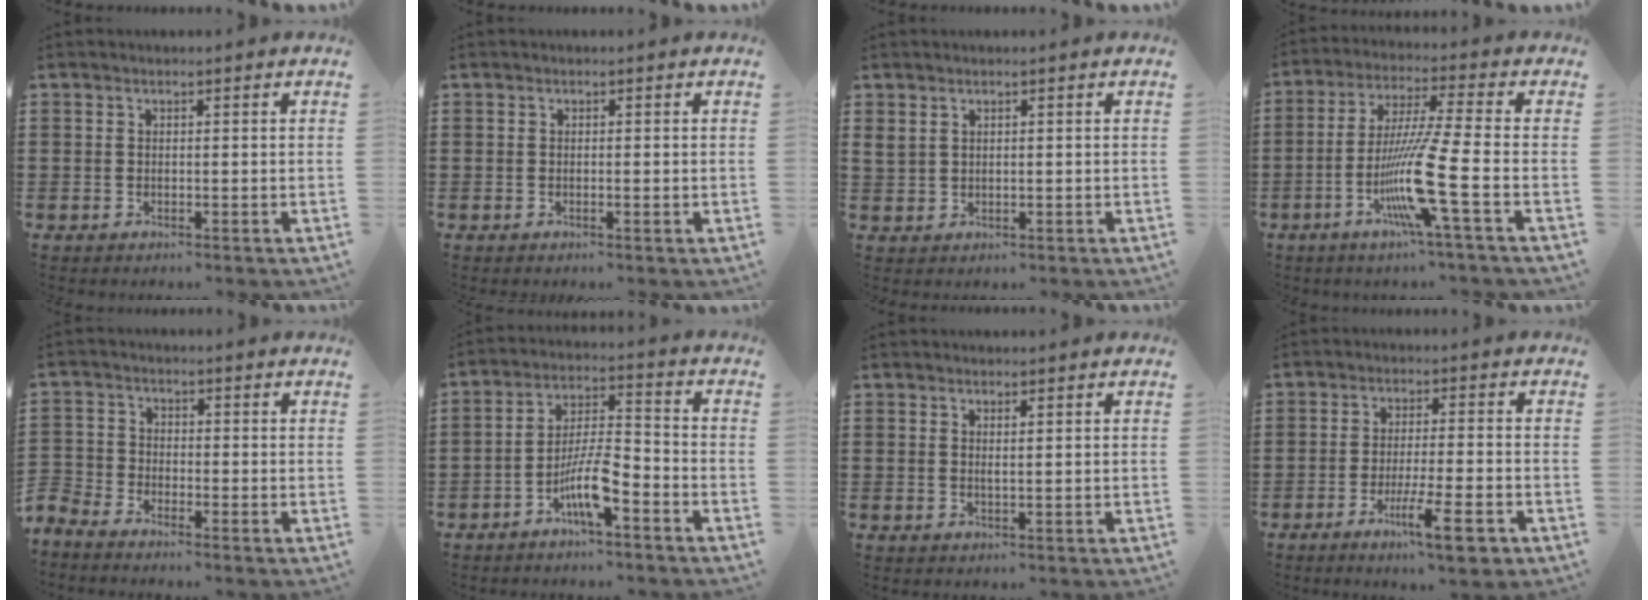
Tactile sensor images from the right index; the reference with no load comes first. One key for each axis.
{"total": 0.5, "fx": -0.1, "fy": 0.0, "fz": 0.5, "tx": -0.009, "ty": -0.004, "tz": -0.001}
{"total": 1.3, "fx": 1.0, "fy": 0.6, "fz": 0.6, "tx": -0.016, "ty": 0.002, "tz": 0.019}
{"total": 11.8, "fx": -4.1, "fy": -0.5, "fz": 11.1, "tx": -0.227, "ty": -0.018, "tz": -0.086}
{"total": 2.8, "fx": -2.8, "fy": 0.2, "fz": -0.1, "tx": -0.021, "ty": -0.007, "tz": -0.065}
{"total": 8.0, "fx": -4.4, "fy": 2.0, "fz": 6.4, "tx": -0.131, "ty": 0.004, "tz": -0.082}
{"total": 0.8, "fx": 0.4, "fy": 0.0, "fz": 0.7, "tx": -0.014, "ty": -0.001, "tz": 0.007}
{"total": 9.1, "fx": -4.8, "fy": 1.5, "fz": 7.5, "tx": -0.129, "ty": -0.003, "tz": -0.081}